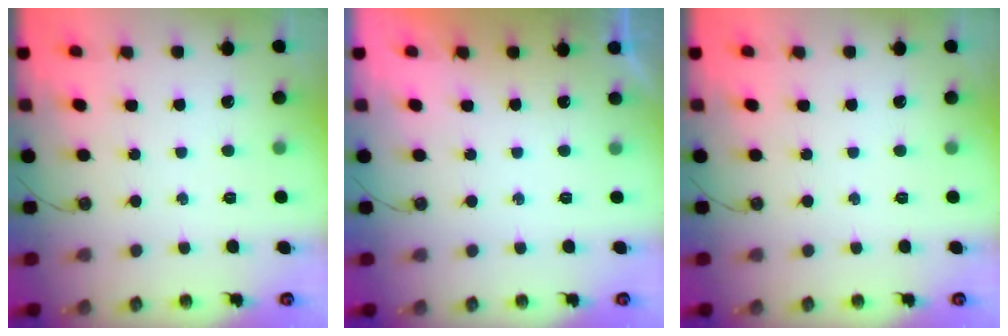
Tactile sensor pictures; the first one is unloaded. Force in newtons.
{"total": 0.0}
{"total": 0.0}